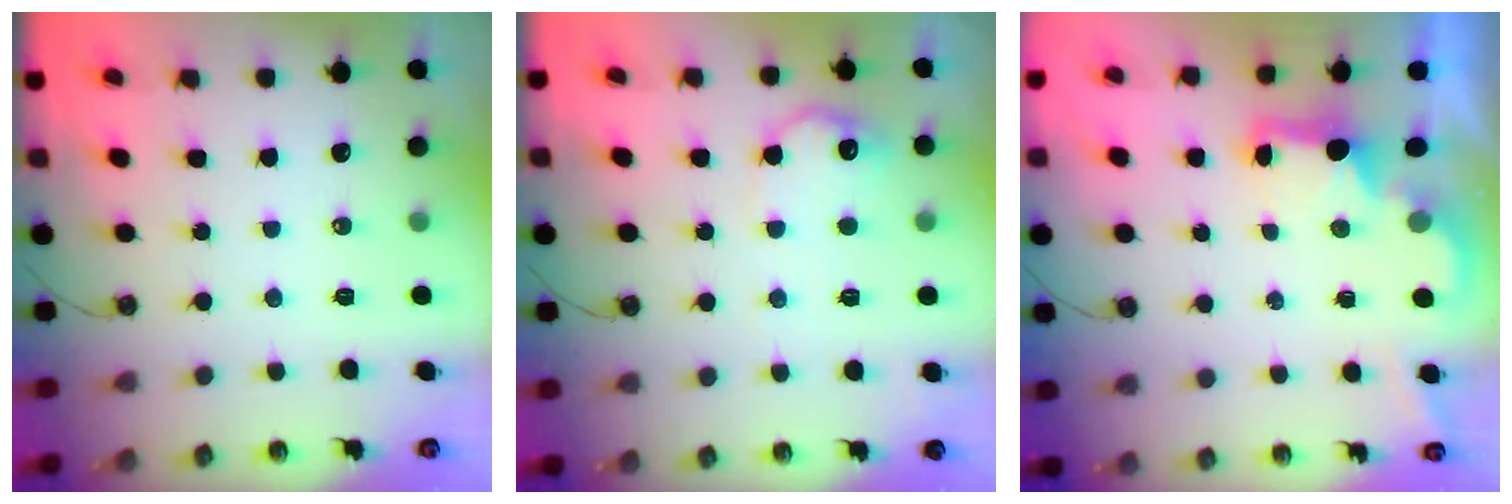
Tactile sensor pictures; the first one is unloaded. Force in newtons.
{"total": 10.4, "press": 10.4, "slide": 0.5}
{"total": 2.4, "press": 2.2, "slide": 0.8}